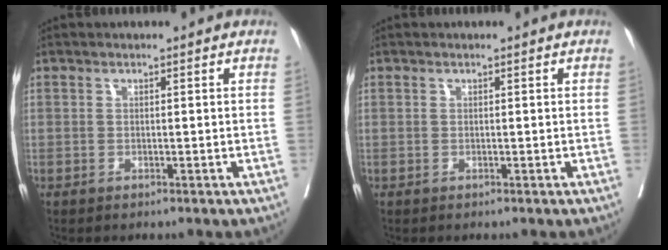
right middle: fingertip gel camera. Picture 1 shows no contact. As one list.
[{"total": 0.0}]